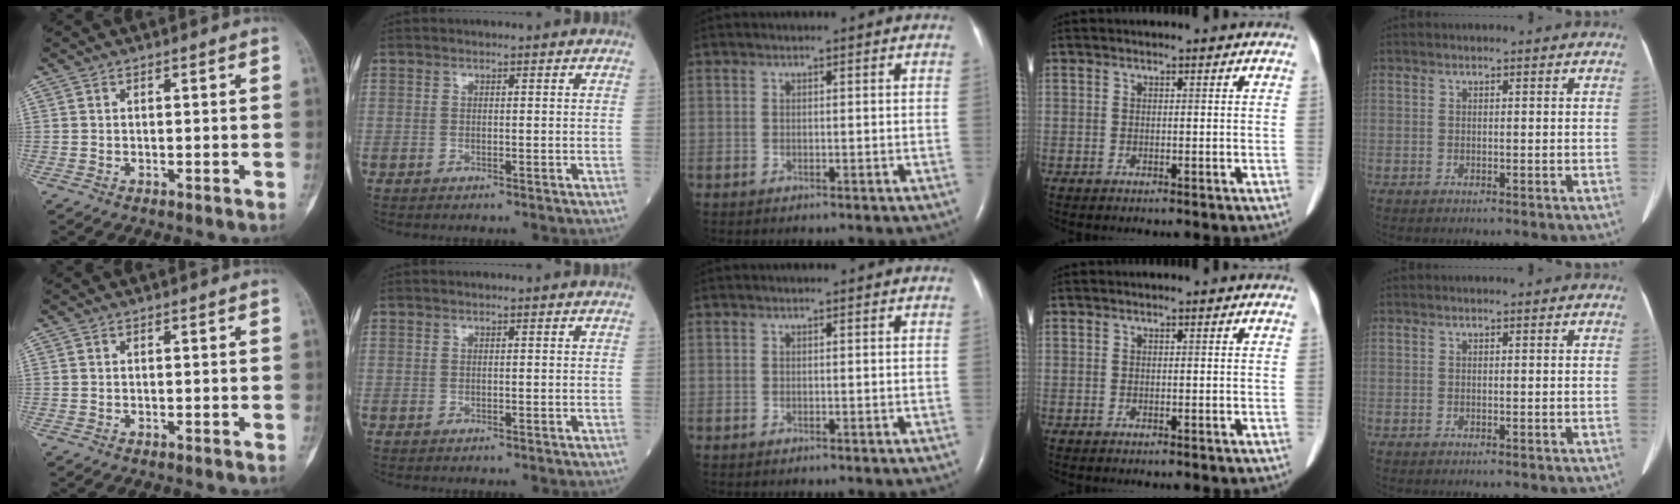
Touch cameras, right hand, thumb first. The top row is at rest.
{}